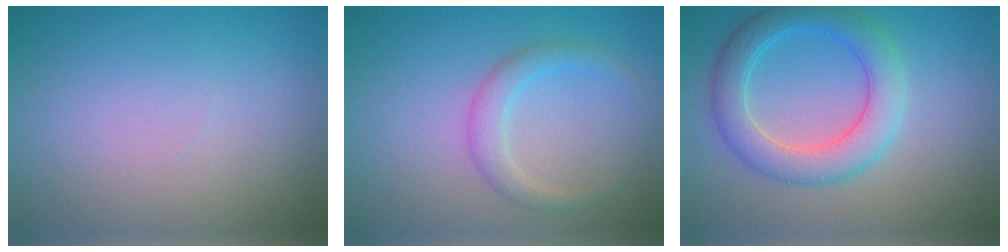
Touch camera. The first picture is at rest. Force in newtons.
{"total": 2.3, "press": 2.2, "slide": 0.1}
{"total": 5.1, "press": 5.0, "slide": 0.3}